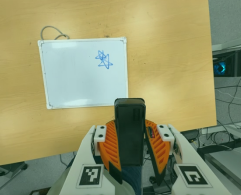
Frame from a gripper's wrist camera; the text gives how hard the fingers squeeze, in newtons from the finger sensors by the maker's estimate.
{"total": 9.6, "left": 8.1, "right": 11.2}